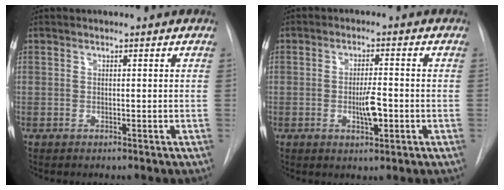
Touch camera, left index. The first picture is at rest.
{"total": 4.2, "force": [-1.2, 1.1, 3.9], "torque": [-0.068, -0.004, -0.018]}